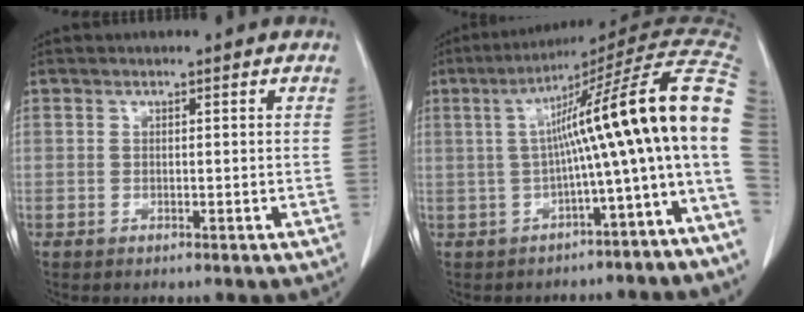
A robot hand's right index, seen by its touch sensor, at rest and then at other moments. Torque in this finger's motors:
{"motor_torque": [1.86, -0.27, 1.05, 0.21]}